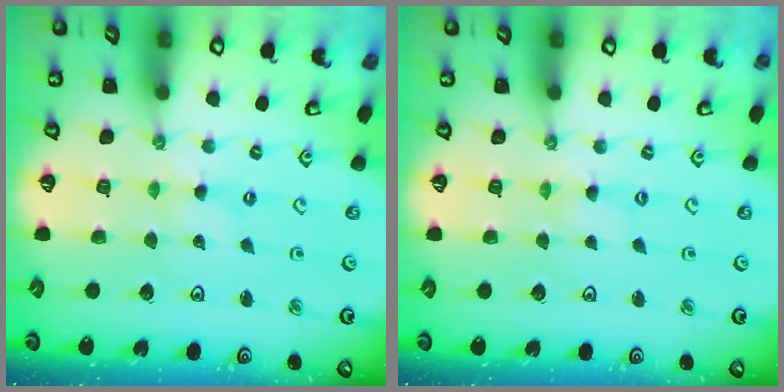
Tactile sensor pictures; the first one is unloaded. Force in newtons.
{"total": 0.0}